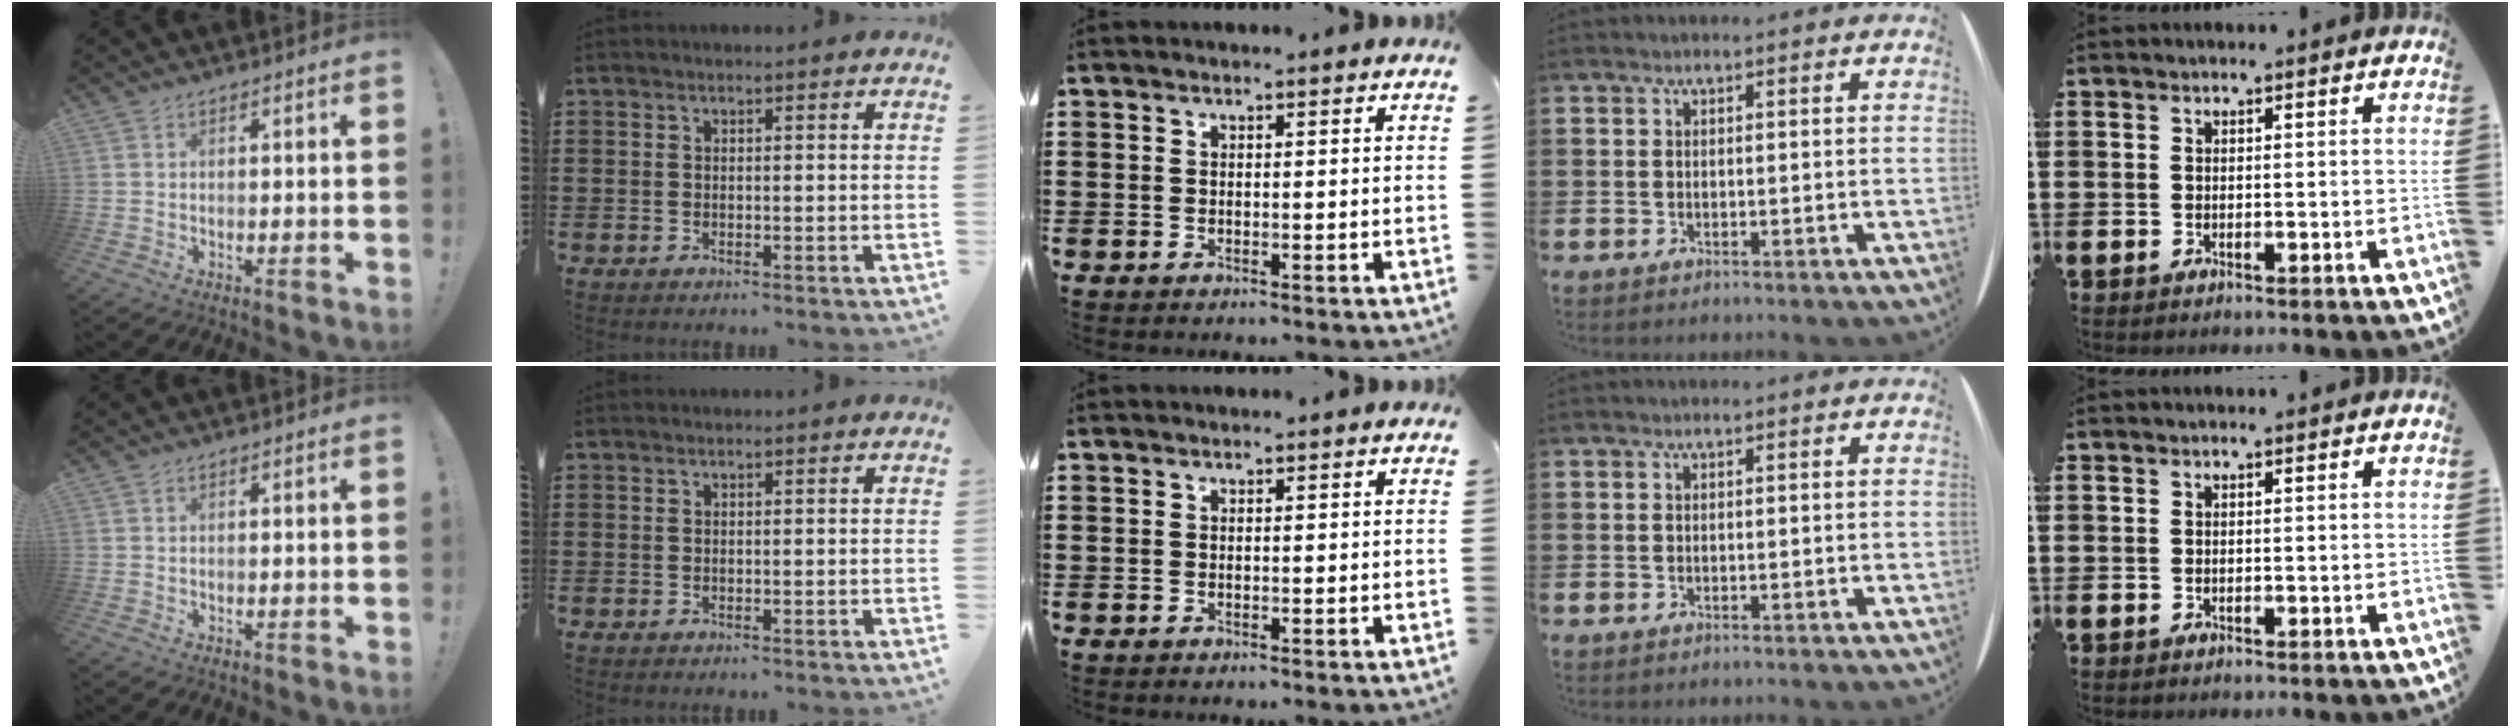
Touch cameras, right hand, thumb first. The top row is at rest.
{}